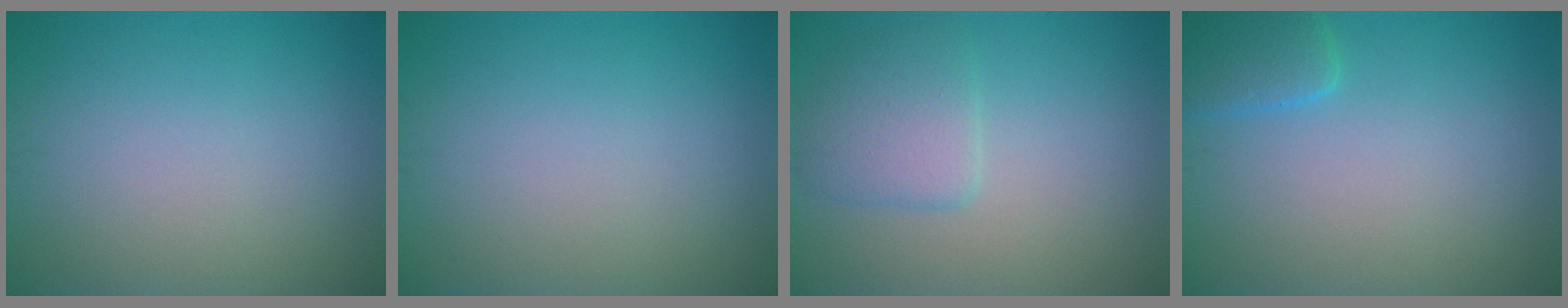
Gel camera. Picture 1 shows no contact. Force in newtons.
{"total": 0.0}
{"total": 2.9, "press": 2.9, "slide": 0.3}
{"total": 2.6, "press": 2.6, "slide": 0.3}